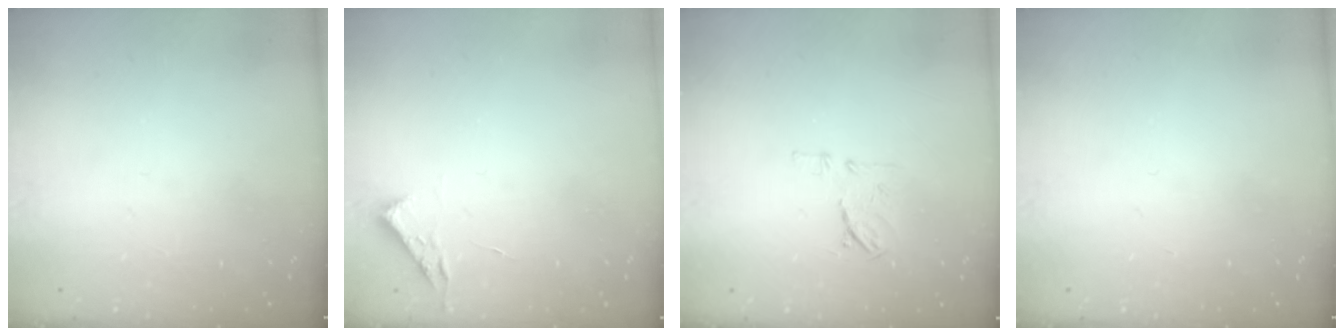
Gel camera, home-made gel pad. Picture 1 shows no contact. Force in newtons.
{"total": 3.1, "press": 3.0, "slide": 0.4}
{"total": 7.6, "press": 7.6, "slide": 0.8}
{"total": 0.0}